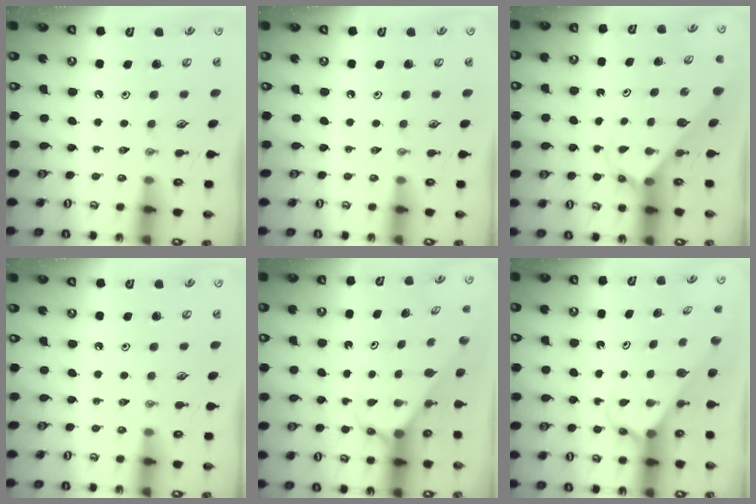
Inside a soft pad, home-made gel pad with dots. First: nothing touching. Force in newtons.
{"total": 0.0}
{"total": 2.8, "press": 2.8, "slide": 0.1}
{"total": 0.0}
{"total": 2.5, "press": 2.5, "slide": 0.2}
{"total": 2.5, "press": 2.5, "slide": 0.2}